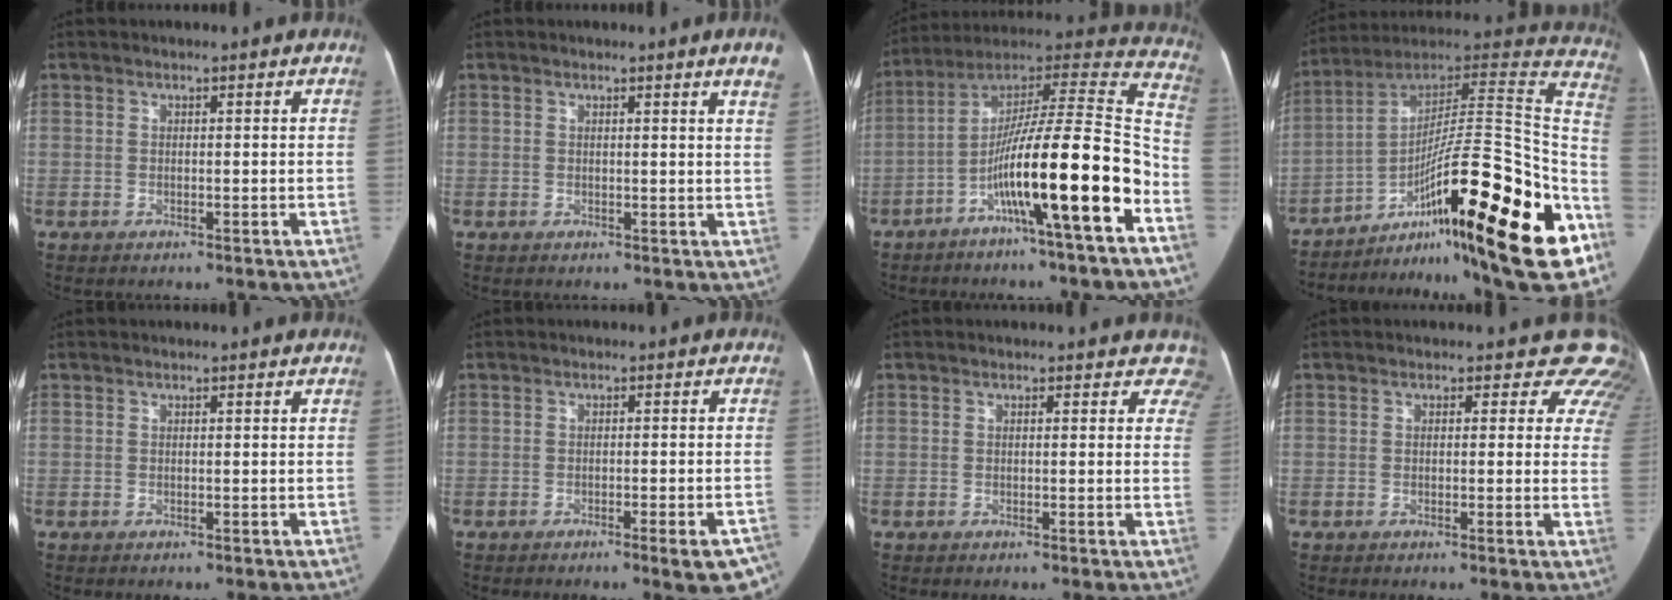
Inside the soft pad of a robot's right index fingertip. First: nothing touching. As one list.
[{"total": 4.1, "force": [3.0, -0.5, 2.7], "torque": [-0.031, -0.012, 0.018]}, {"total": 20.6, "force": [-8.4, 0.3, 18.8], "torque": [-0.286, 0.009, -0.142]}, {"total": 30.9, "force": [-14.3, 3.1, 27.2], "torque": [-0.324, 0.024, -0.225]}, {"total": 0.0}, {"total": 5.9, "force": [-4.1, 0.7, 4.1], "torque": [-0.028, 0.001, -0.054]}, {"total": 2.9, "force": [2.2, 1.8, 0.3], "torque": [0.028, -0.006, -0.003]}, {"total": 6.4, "force": [5.2, 3.6, 1.0], "torque": [0.027, -0.004, 0.019]}]